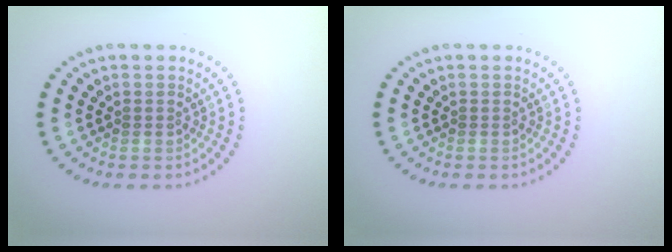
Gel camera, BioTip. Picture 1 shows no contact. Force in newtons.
{"total": 0.0}